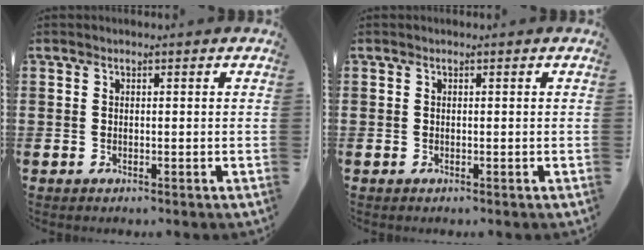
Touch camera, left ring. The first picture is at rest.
{"total": 0.0}